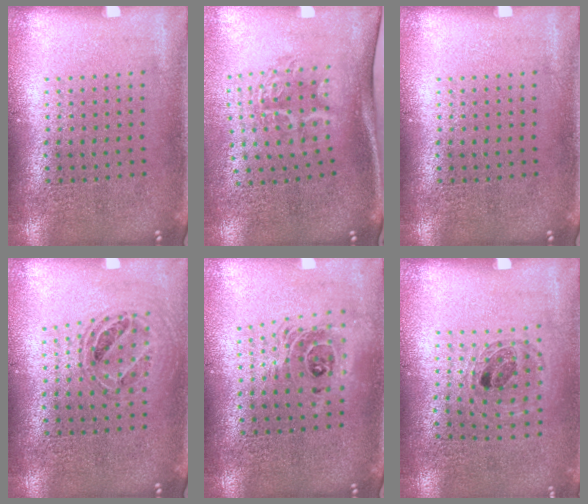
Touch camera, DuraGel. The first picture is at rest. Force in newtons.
{"total": 1.9, "press": 1.3, "slide": 1.4}
{"total": 0.0}
{"total": 0.8, "press": 0.8, "slide": 0.1}
{"total": 1.7, "press": 1.4, "slide": 0.9}
{"total": 0.9, "press": 0.9, "slide": 0.1}